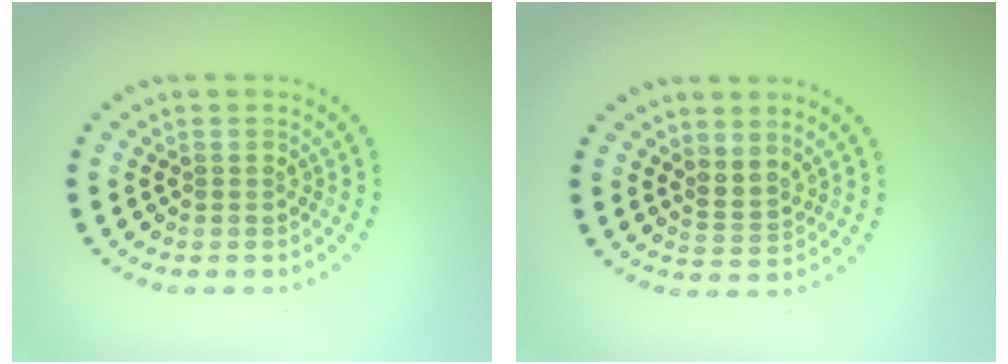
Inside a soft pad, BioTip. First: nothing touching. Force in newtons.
{"total": 2.0, "press": 1.4, "slide": 1.4}